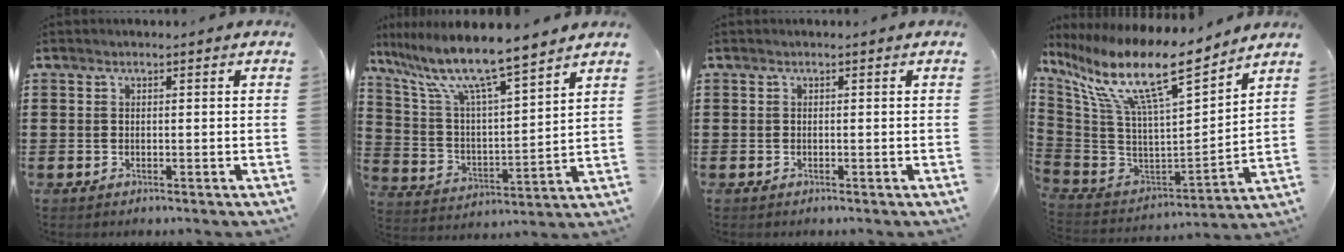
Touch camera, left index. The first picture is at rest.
{"total": 9.9, "force": [8.4, 0.3, 5.3], "torque": [-0.137, -0.053, 0.140]}
{"total": 0.0}
{"total": 15.2, "force": [9.9, 2.8, 11.1], "torque": [-0.253, -0.060, 0.164]}